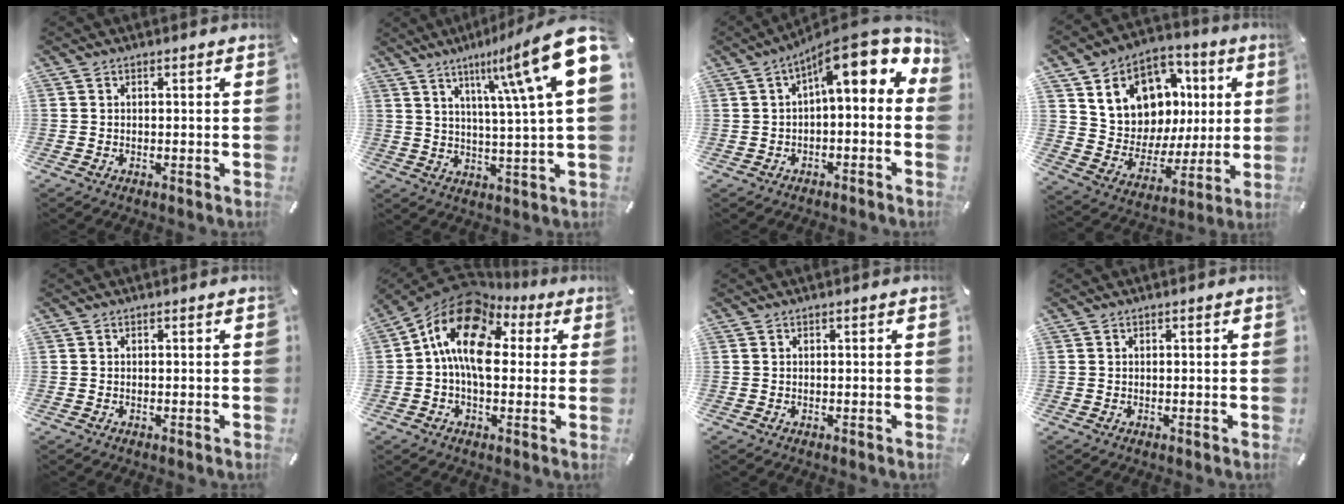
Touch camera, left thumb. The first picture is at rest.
{"total": 17.0, "force": [8.1, 1.8, 14.8], "torque": [-0.235, -0.035, 0.114]}
{"total": 13.2, "force": [6.1, 5.2, 10.5], "torque": [-0.157, -0.045, 0.103]}
{"total": 13.7, "force": [5.2, 11.8, 4.8], "torque": [-0.083, -0.036, 0.107]}
{"total": 0.0}
{"total": 14.7, "force": [2.2, 9.6, 11.0], "torque": [-0.208, -0.005, 0.035]}
{"total": 0.0}
{"total": 0.0}